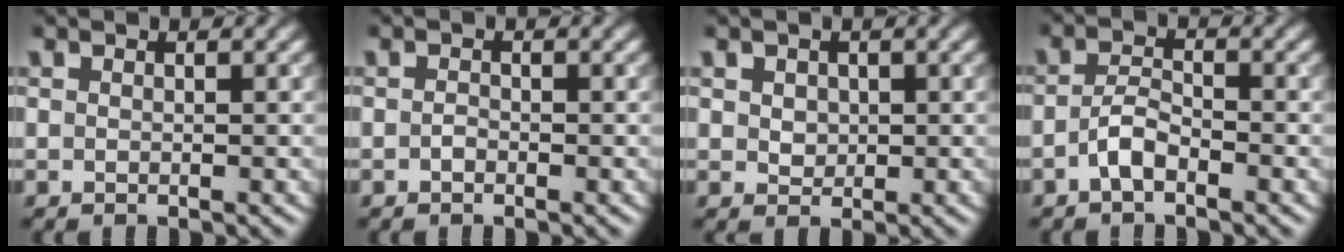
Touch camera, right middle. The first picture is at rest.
{"total": 0.6, "force": [-0.3, 0.4, 0.3], "torque": [-0.008, 0.000, -0.006]}
{"total": 1.4, "force": [0.3, 1.2, 0.7], "torque": [-0.012, 0.000, 0.008]}
{"total": 2.3, "force": [-1.3, 0.9, 1.7], "torque": [-0.035, 0.005, -0.030]}